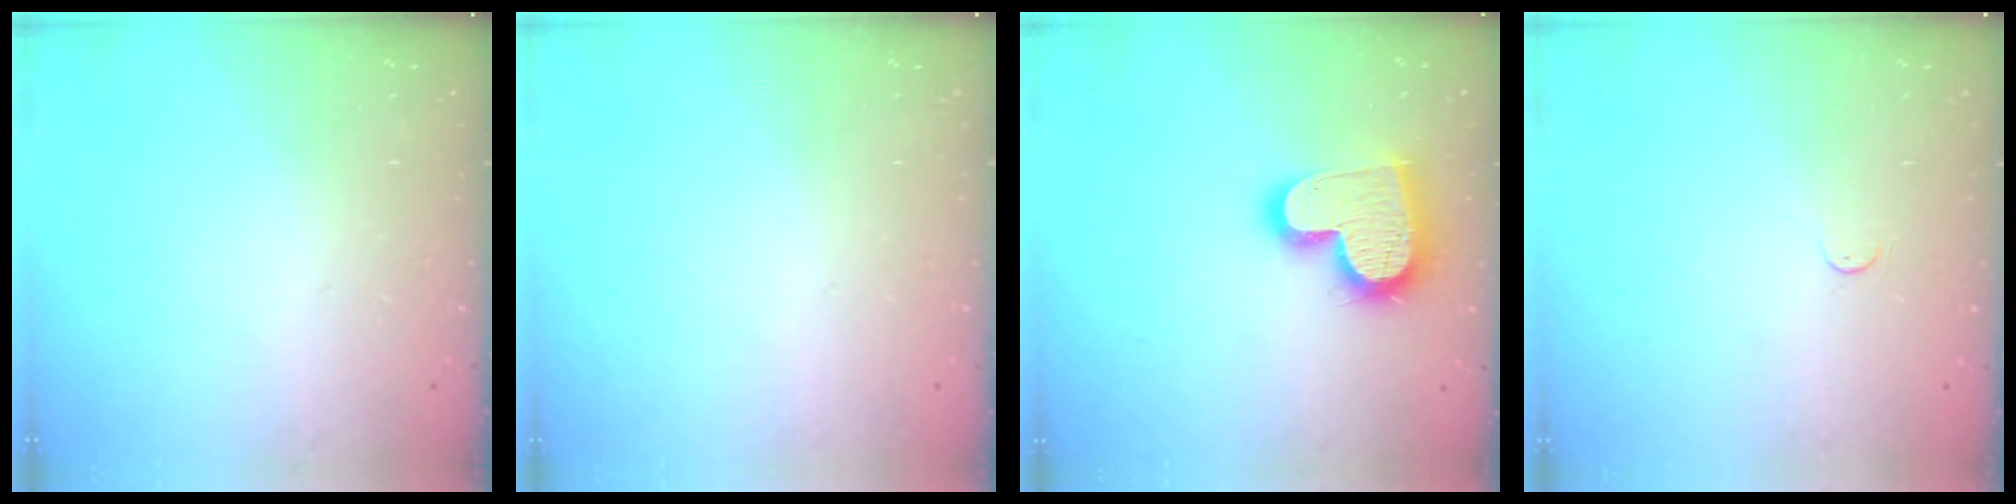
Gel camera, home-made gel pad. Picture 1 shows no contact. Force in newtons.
{"total": 0.0}
{"total": 16.7, "press": 16.7, "slide": 1.1}
{"total": 3.4, "press": 3.4, "slide": 0.4}